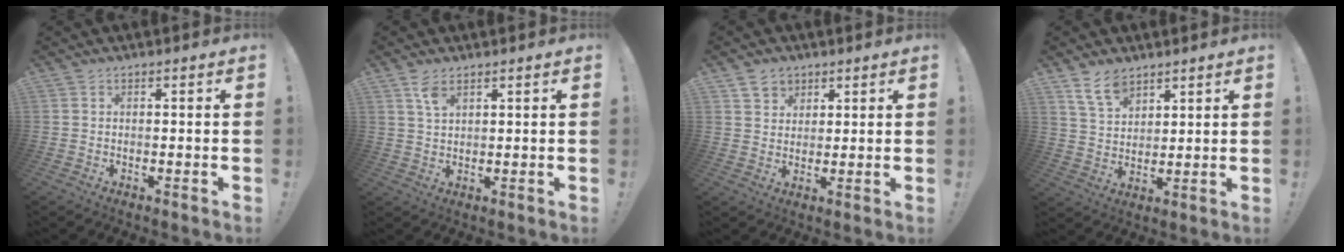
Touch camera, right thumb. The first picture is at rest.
{"total": 4.3, "force": [2.7, 1.9, 2.8], "torque": [-0.049, -0.011, 0.047]}
{"total": 5.6, "force": [3.5, 4.2, 1.2], "torque": [-0.014, -0.017, 0.067]}
{"total": 8.1, "force": [6.1, 4.1, 3.3], "torque": [-0.066, -0.031, 0.118]}